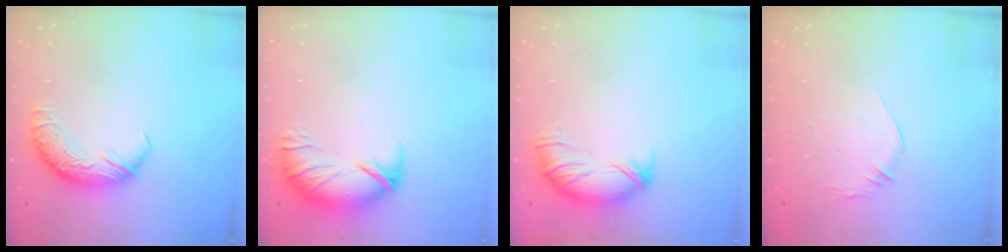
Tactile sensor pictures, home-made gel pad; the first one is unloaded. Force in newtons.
{"total": 3.6, "press": 2.8, "slide": 2.2}
{"total": 3.9, "press": 3.5, "slide": 1.9}
{"total": 6.7, "press": 6.7, "slide": 1.0}